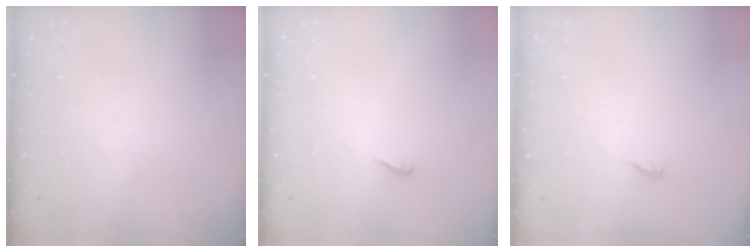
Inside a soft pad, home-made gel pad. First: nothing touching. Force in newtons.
{"total": 3.2, "press": 3.2, "slide": 0.2}
{"total": 2.9, "press": 2.9, "slide": 0.2}